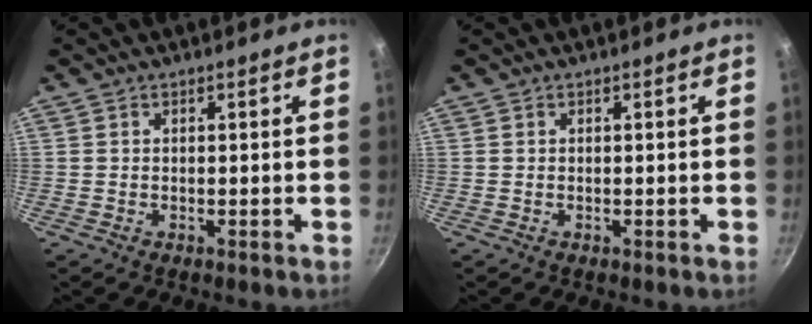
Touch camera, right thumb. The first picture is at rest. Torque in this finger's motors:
{"motor_torque": [-0.10, -0.18, 0.24, -0.11, -0.01]}